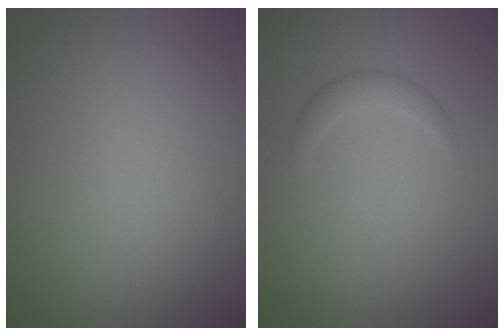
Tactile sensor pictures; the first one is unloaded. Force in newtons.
{"total": 1.4, "press": 1.4, "slide": 0.1}